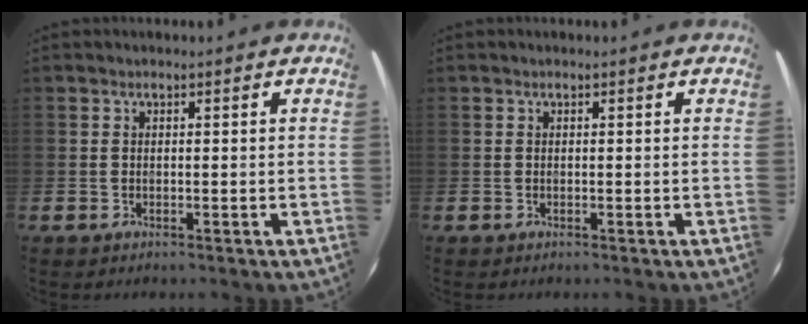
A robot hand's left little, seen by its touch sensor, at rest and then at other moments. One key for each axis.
{"total": 0.0}